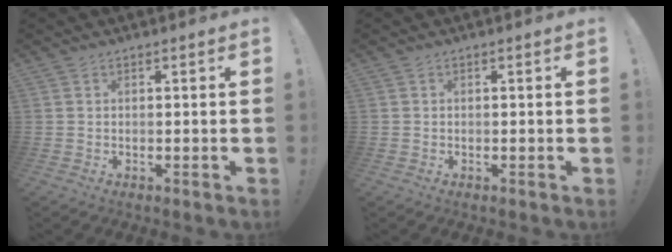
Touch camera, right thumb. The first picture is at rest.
{"total": 0.0}